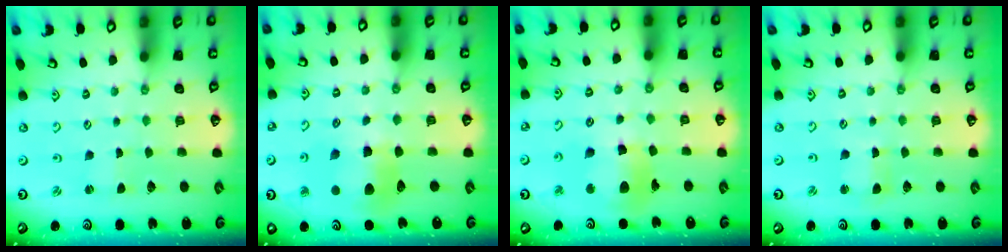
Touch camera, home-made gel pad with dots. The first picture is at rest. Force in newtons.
{"total": 10.3, "press": 10.2, "slide": 1.4}
{"total": 13.1, "press": 13.0, "slide": 1.6}
{"total": 2.2, "press": 2.2, "slide": 0.3}